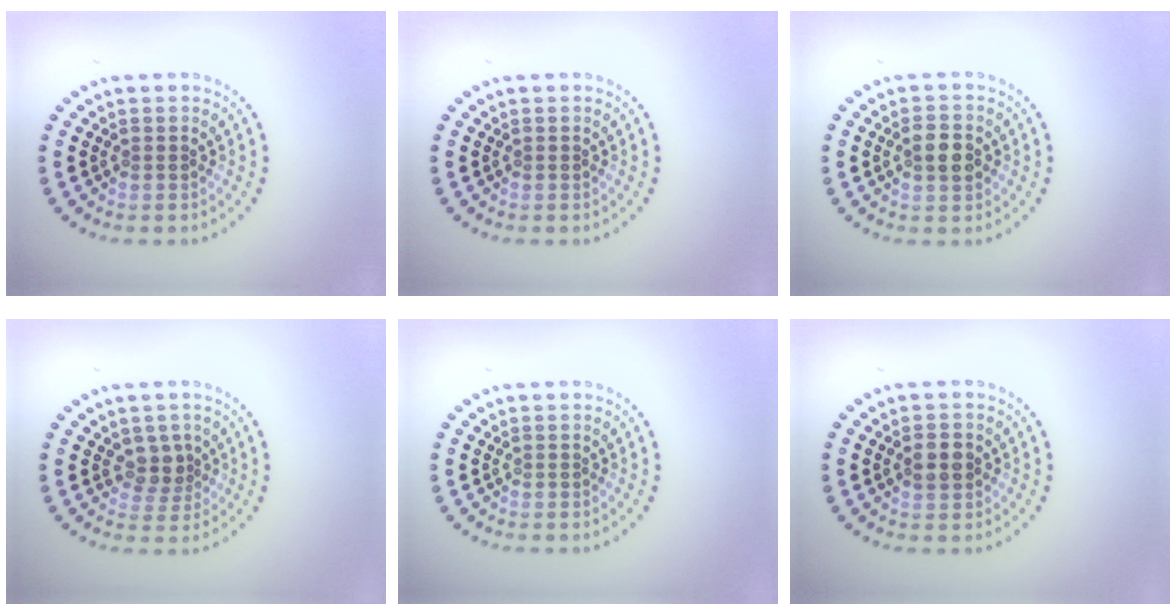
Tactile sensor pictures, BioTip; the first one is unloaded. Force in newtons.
{"total": 0.0}
{"total": 2.8, "press": 2.8, "slide": 0.2}
{"total": 2.3, "press": 1.8, "slide": 1.4}
{"total": 0.0}
{"total": 2.6, "press": 2.6, "slide": 0.2}